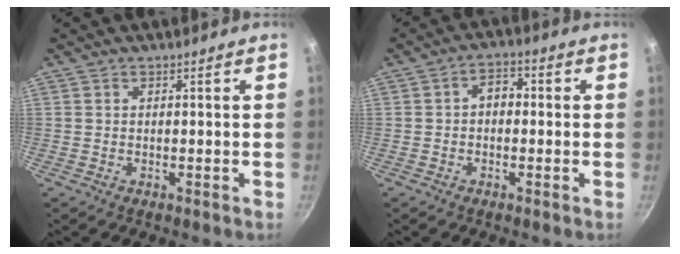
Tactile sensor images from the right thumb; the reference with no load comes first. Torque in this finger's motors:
{"motor_torque": [-0.39, 0.50, 0.18, 0.06, 0.02]}